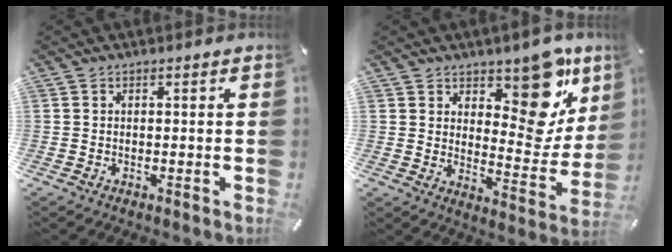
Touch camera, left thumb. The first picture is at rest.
{"total": 15.8, "force": [9.9, 8.4, 9.0], "torque": [-0.088, -0.090, 0.167]}